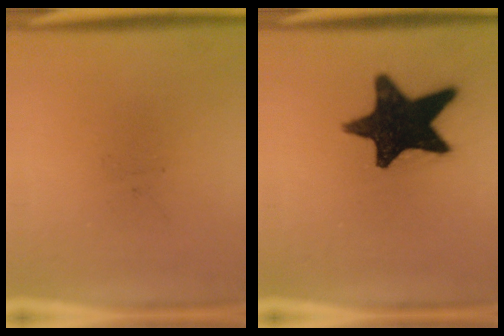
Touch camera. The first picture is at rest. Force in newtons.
{"total": 16.5}